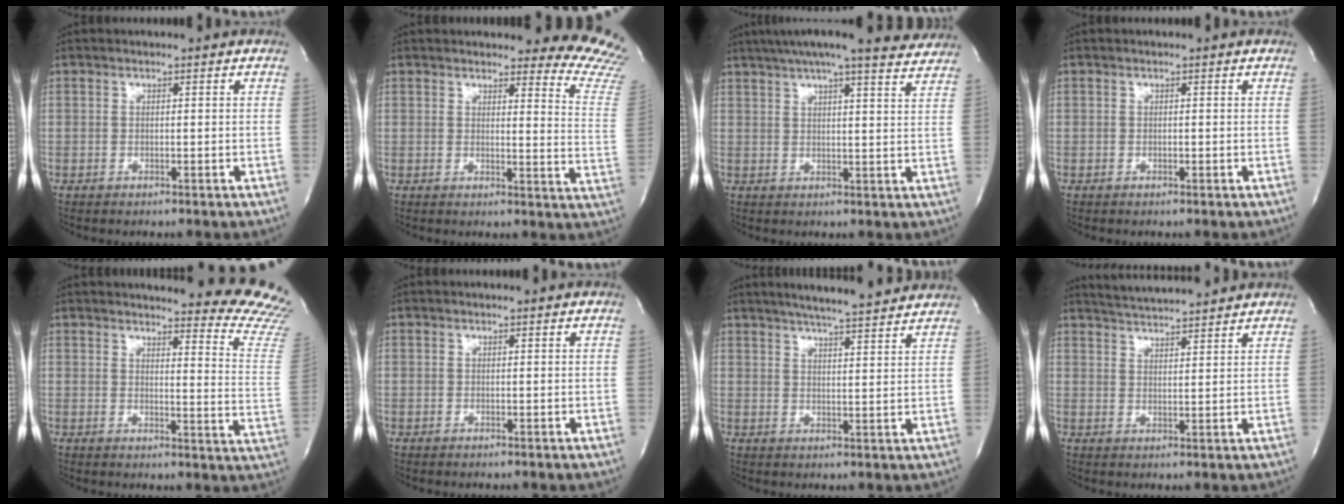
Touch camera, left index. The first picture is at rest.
{"total": 14.4, "force": [14.1, 1.3, 2.5], "torque": [0.007, -0.140, 0.110]}
{"total": 19.1, "force": [17.0, 1.7, 8.6], "torque": [-0.134, 0.014, 0.213]}
{"total": 0.0}
{"total": 19.5, "force": [18.8, 1.5, 5.2], "torque": [-0.047, -0.149, 0.179]}
{"total": 0.0}
{"total": 12.9, "force": [11.5, 0.7, 5.7], "torque": [-0.094, 0.011, 0.151]}
{"total": 8.7, "force": [8.2, 0.0, 2.6], "torque": [-0.056, 0.021, 0.129]}